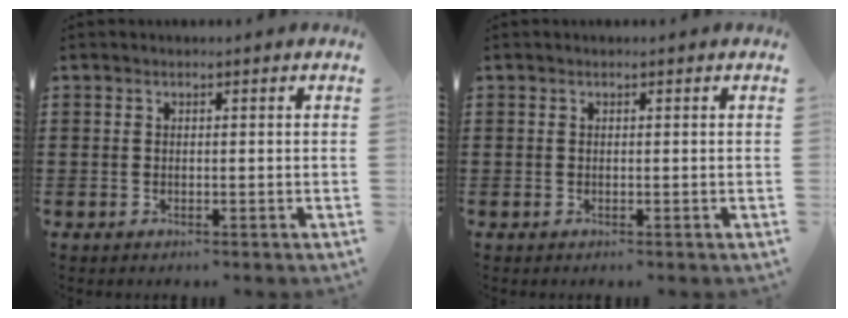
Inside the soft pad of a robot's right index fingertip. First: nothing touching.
{"total": 0.0}